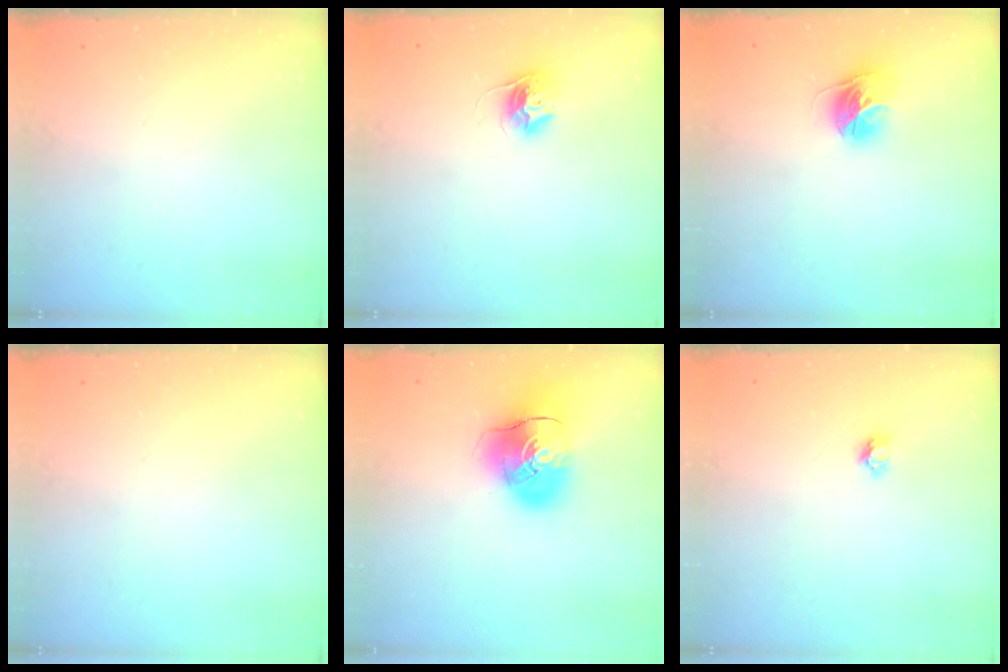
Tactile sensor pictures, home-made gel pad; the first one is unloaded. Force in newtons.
{"total": 10.0, "press": 10.0, "slide": 0.6}
{"total": 11.2, "press": 11.2, "slide": 1.1}
{"total": 0.0}
{"total": 14.8, "press": 14.5, "slide": 2.6}
{"total": 3.8, "press": 3.8, "slide": 0.4}